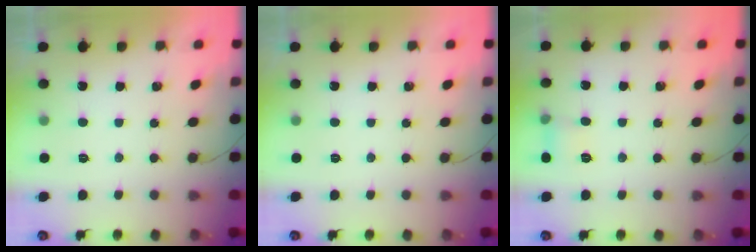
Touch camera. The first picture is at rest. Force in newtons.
{"total": 0.0}
{"total": 6.2, "press": 6.0, "slide": 1.8}